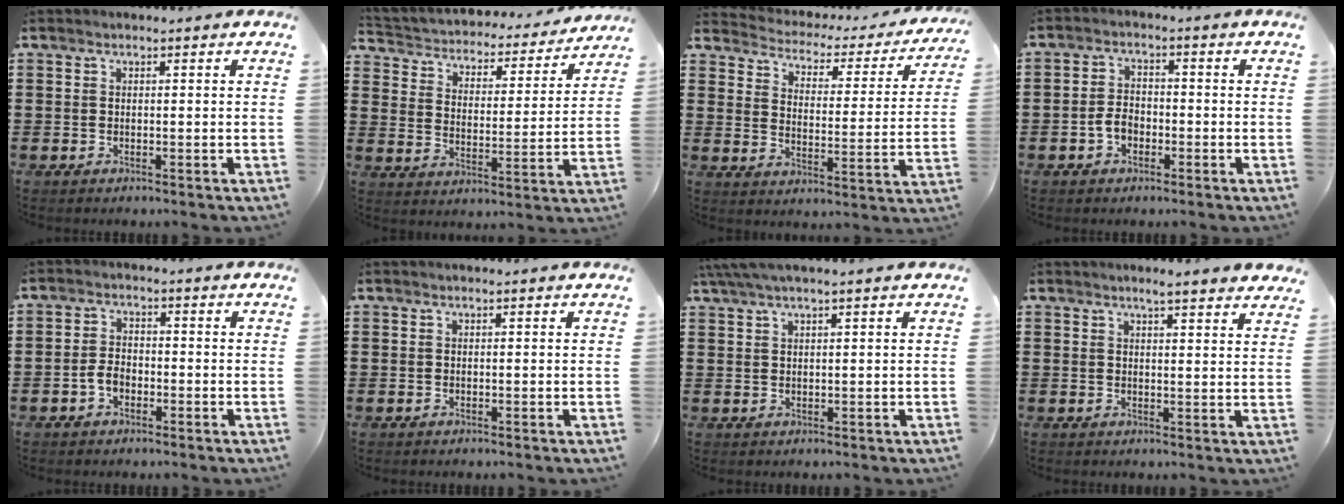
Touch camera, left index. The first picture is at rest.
{"total": 2.7, "force": [2.6, 0.6, 0.1], "torque": [-0.023, -0.028, 0.034]}
{"total": 2.3, "force": [2.2, 0.6, 0.4], "torque": [-0.027, -0.024, 0.026]}
{"total": 3.2, "force": [-1.2, 2.1, 2.1], "torque": [-0.055, -0.001, -0.028]}
{"total": 3.0, "force": [-1.1, 1.8, 2.1], "torque": [-0.055, -0.001, -0.026]}
{"total": 0.0}
{"total": 2.7, "force": [1.9, 0.0, 1.9], "torque": [-0.040, 0.004, 0.035]}
{"total": 3.1, "force": [2.8, -0.4, 1.3], "torque": [-0.033, -0.004, 0.050]}